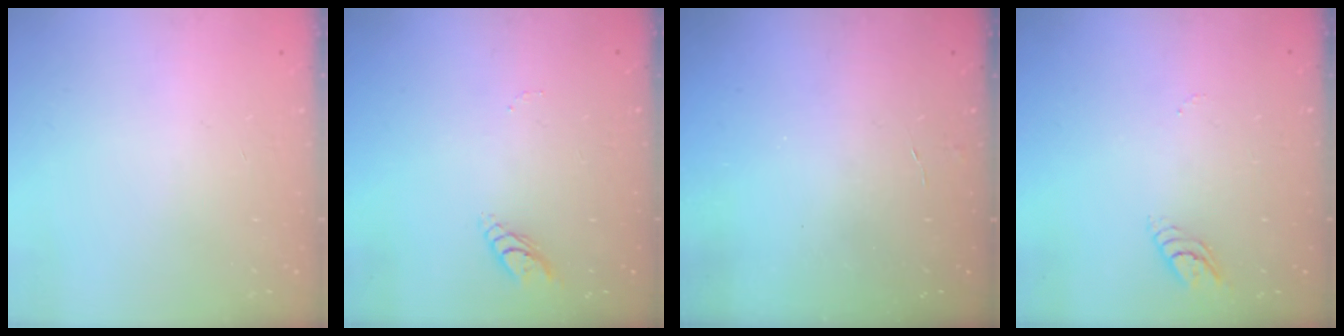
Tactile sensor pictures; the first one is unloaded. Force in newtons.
{"total": 4.0, "press": 4.0, "slide": 0.4}
{"total": 2.8, "press": 2.8, "slide": 0.3}
{"total": 3.8, "press": 3.8, "slide": 0.6}